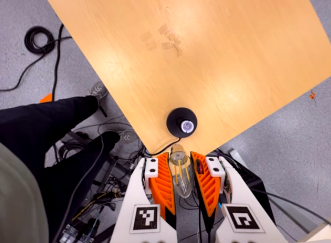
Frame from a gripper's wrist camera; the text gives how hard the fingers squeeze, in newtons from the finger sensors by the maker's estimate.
{"total": 21.6, "left": 23.2, "right": 20.1}